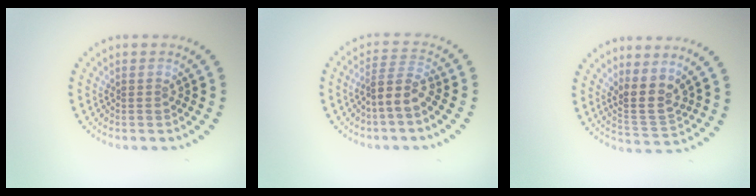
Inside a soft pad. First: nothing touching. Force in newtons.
{"total": 2.8, "press": 2.2, "slide": 1.7}
{"total": 3.0, "press": 2.3, "slide": 1.8}